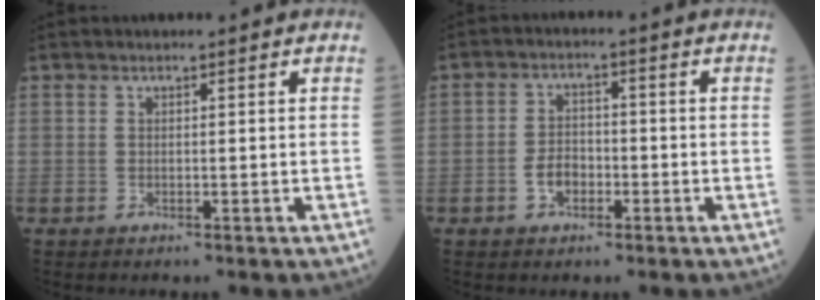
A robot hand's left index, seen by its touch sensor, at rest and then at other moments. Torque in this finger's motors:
{"motor_torque": [0.53, 0.00, 0.14, 0.06]}